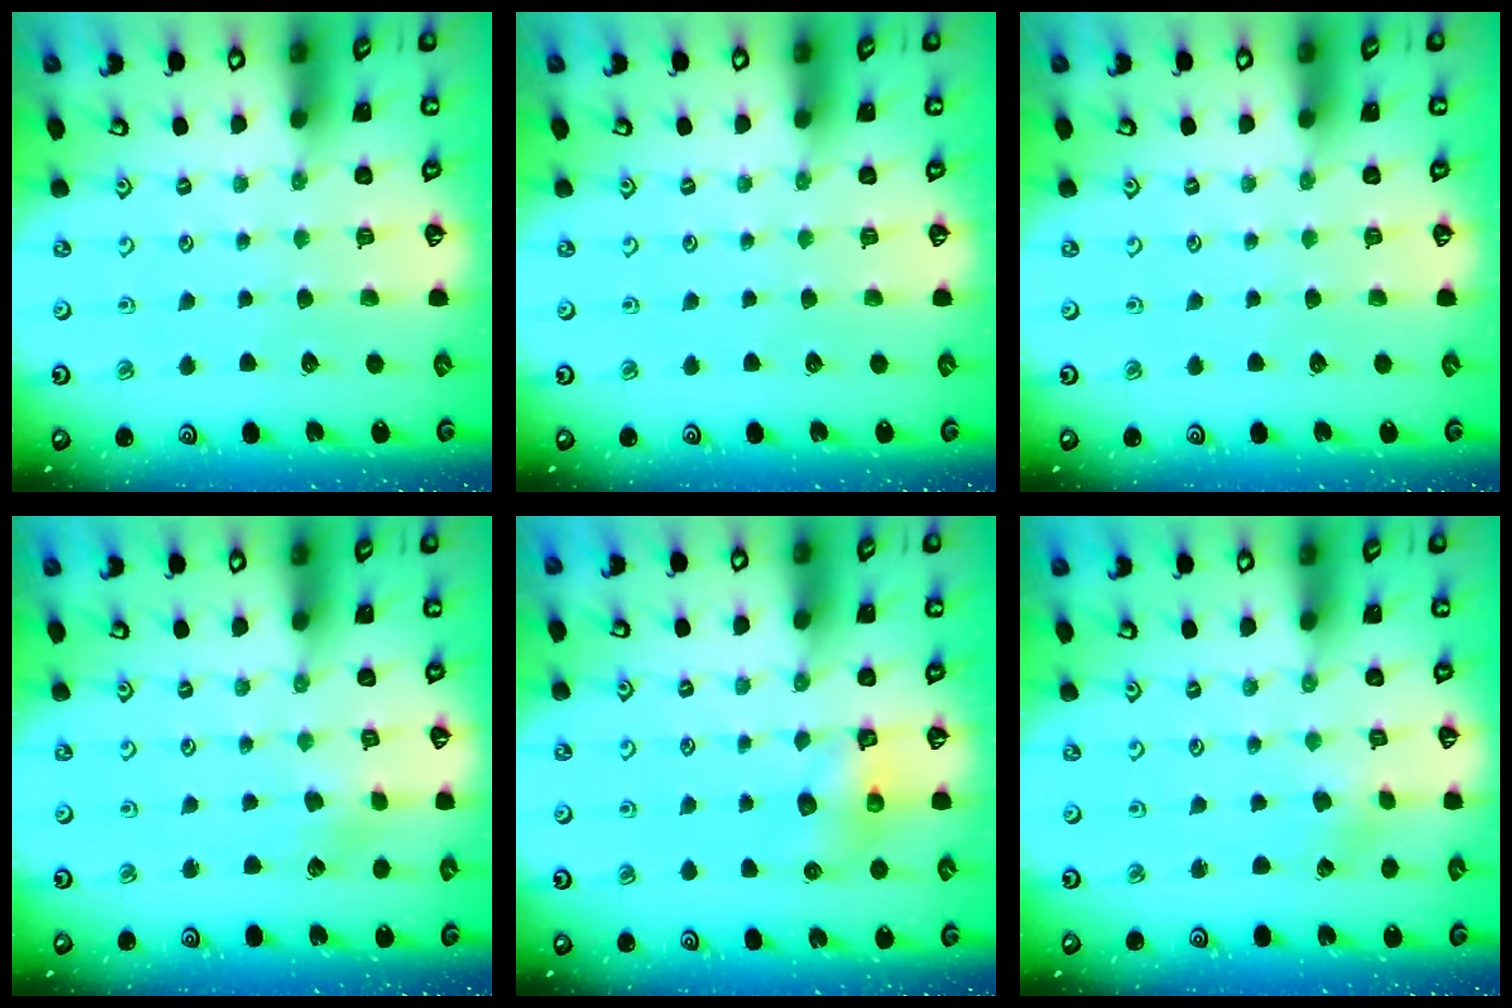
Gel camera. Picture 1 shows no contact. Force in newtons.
{"total": 0.0}
{"total": 0.0}
{"total": 1.7, "press": 1.7, "slide": 0.3}
{"total": 6.7, "press": 6.7, "slide": 0.4}
{"total": 0.0}